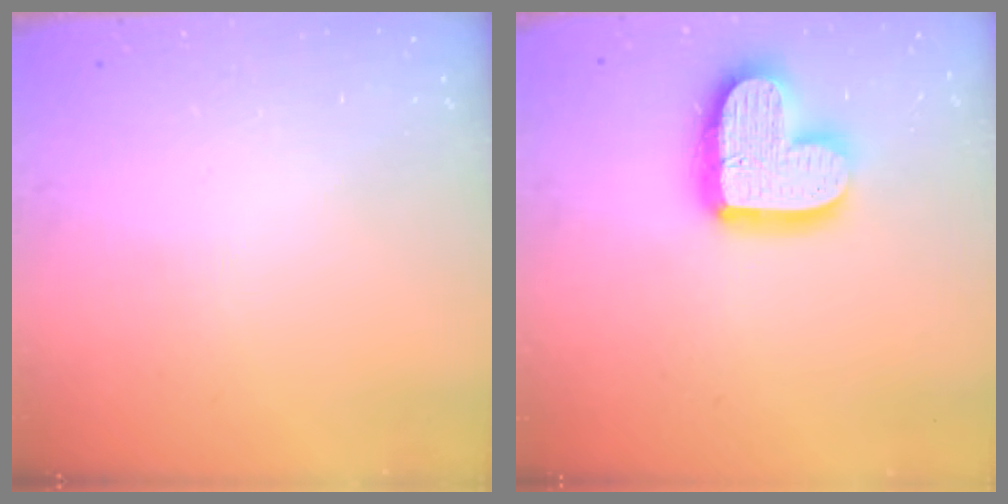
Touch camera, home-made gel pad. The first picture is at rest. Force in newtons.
{"total": 17.0, "press": 17.0, "slide": 1.4}